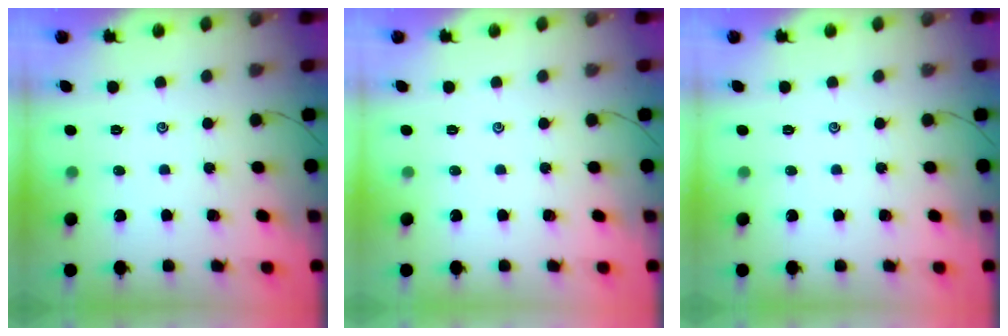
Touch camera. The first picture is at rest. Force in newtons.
{"total": 0.0}
{"total": 0.0}